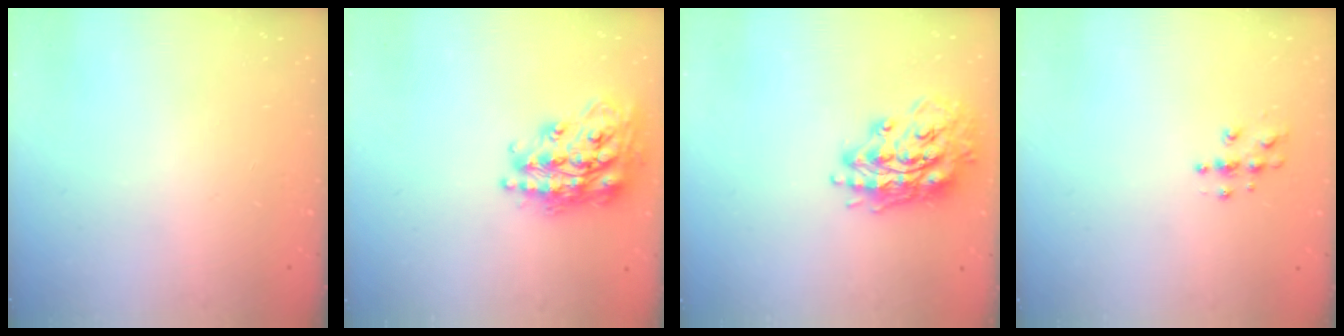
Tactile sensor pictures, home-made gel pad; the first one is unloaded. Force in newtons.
{"total": 20.7, "press": 20.6, "slide": 1.6}
{"total": 16.5, "press": 16.4, "slide": 1.9}
{"total": 4.3, "press": 4.3, "slide": 0.4}